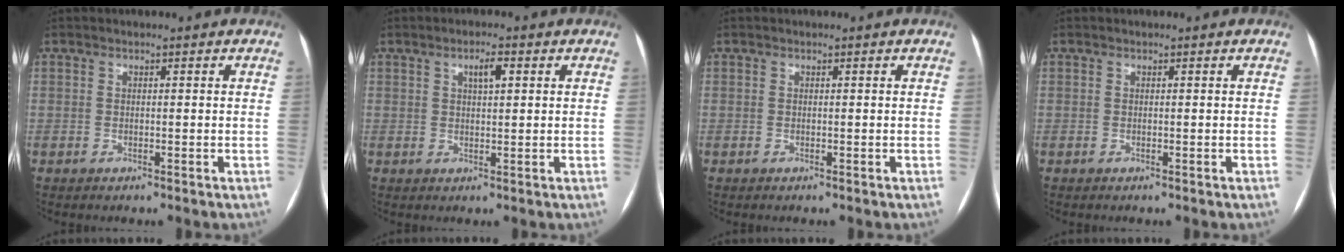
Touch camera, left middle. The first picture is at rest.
{"total": 2.8, "force": [1.2, 0.7, 2.5], "torque": [-0.043, 0.003, 0.019]}
{"total": 0.0}
{"total": 0.0}